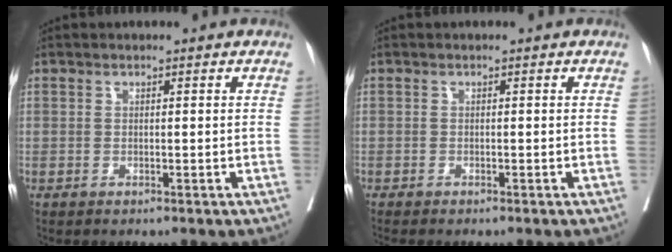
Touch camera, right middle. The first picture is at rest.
{"total": 1.9, "force": [-1.7, 0.2, 0.9], "torque": [-0.011, -0.002, -0.024]}